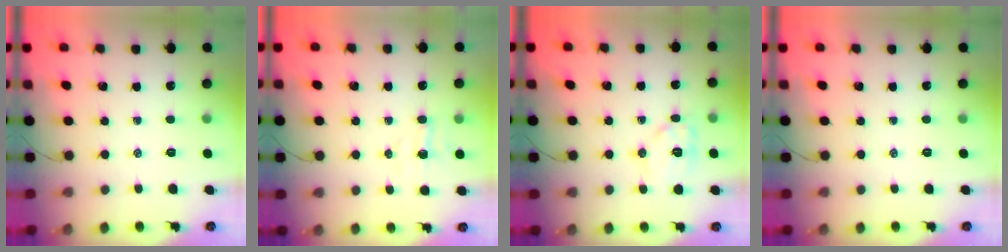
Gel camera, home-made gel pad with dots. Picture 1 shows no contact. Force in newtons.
{"total": 4.0, "press": 3.8, "slide": 1.1}
{"total": 10.3, "press": 10.3, "slide": 0.2}
{"total": 0.0}